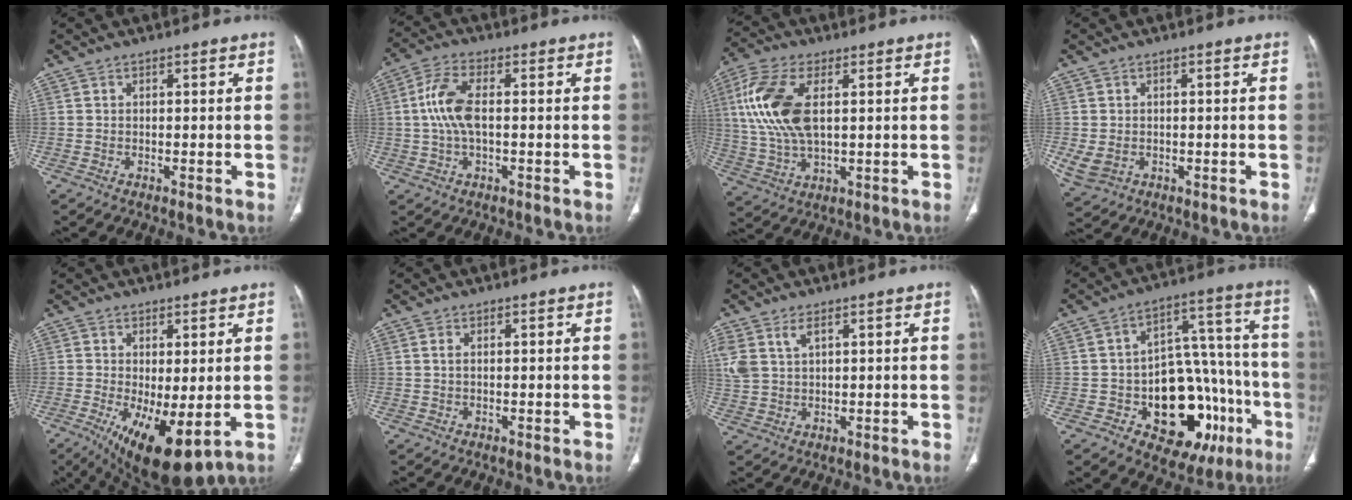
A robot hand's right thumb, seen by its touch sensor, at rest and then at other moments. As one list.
[{"total": 8.0, "force": [0.3, 3.6, 7.2], "torque": [-0.168, 0.018, 0.003]}, {"total": 14.4, "force": [3.1, 7.2, 12.1], "torque": [-0.274, 0.000, 0.063]}, {"total": 4.2, "force": [-0.6, 3.4, 2.5], "torque": [-0.054, 0.000, 0.004]}, {"total": 11.9, "force": [-2.8, 4.4, 10.7], "torque": [-0.176, -0.022, -0.025]}, {"total": 1.0, "force": [0.3, 0.5, 0.8], "torque": [-0.021, 0.005, 0.009]}, {"total": 6.5, "force": [3.0, 3.5, 4.5], "torque": [-0.112, 0.002, 0.071]}, {"total": 24.1, "force": [-8.5, 14.3, 17.5], "torque": [-0.174, 0.065, -0.098]}]